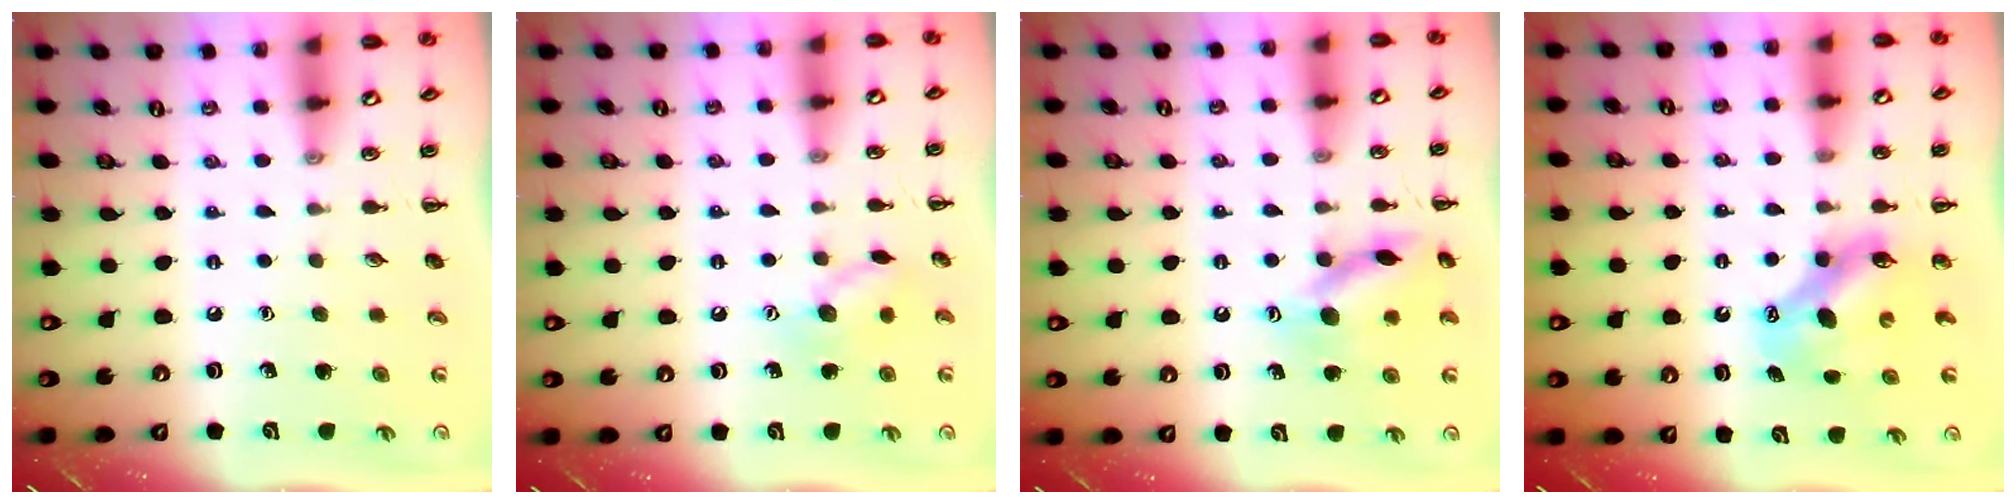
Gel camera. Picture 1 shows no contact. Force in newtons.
{"total": 8.8, "press": 8.8, "slide": 0.4}
{"total": 13.2, "press": 13.1, "slide": 1.1}
{"total": 8.8, "press": 8.6, "slide": 1.6}